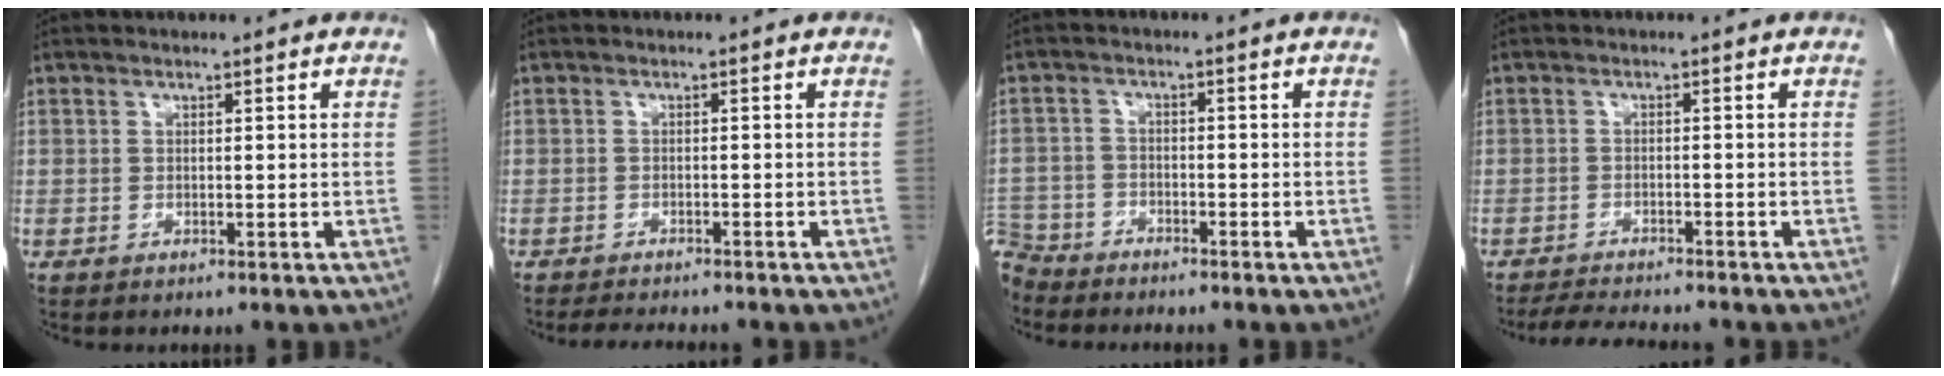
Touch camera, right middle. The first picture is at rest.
{"total": 5.9, "force": [-5.3, 0.8, 2.5], "torque": [-0.032, -0.010, -0.075]}
{"total": 6.7, "force": [-6.1, 2.7, 0.3], "torque": [-0.009, -0.005, -0.116]}
{"total": 6.5, "force": [-6.1, 0.5, 2.4], "torque": [-0.036, -0.014, -0.096]}